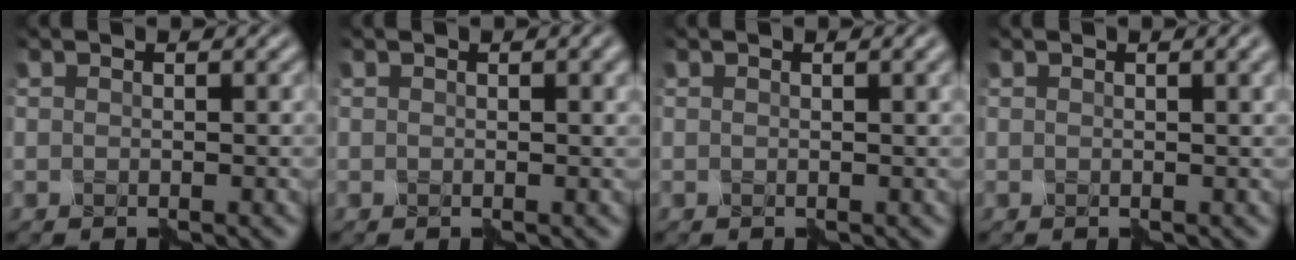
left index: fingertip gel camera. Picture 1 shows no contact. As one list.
[{"total": 1.2, "force": [0.4, 0.2, 1.1], "torque": [-0.016, 0.003, 0.004]}, {"total": 1.1, "force": [0.4, 0.2, 1.0], "torque": [-0.014, 0.002, 0.003]}, {"total": 2.1, "force": [0.7, 0.7, 1.9], "torque": [-0.016, 0.007, 0.004]}]